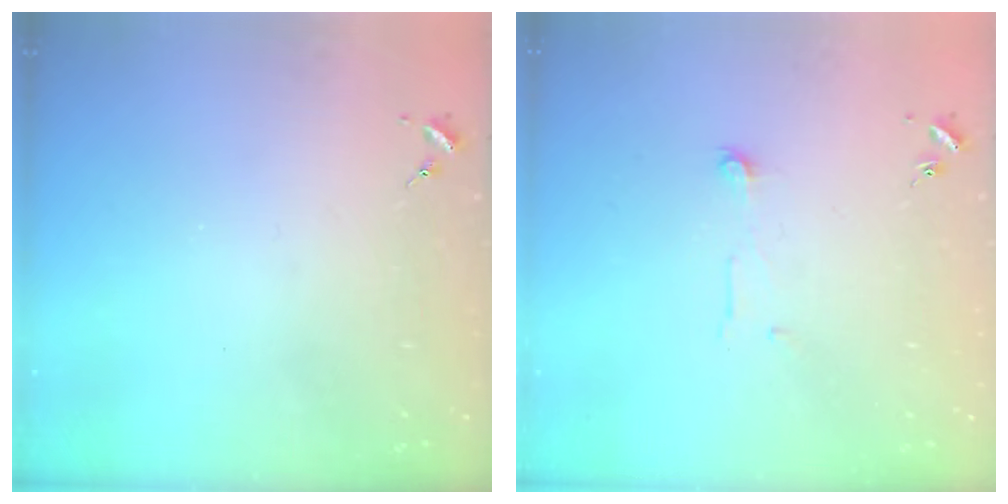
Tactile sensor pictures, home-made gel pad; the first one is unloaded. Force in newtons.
{"total": 5.1, "press": 5.1, "slide": 0.5}